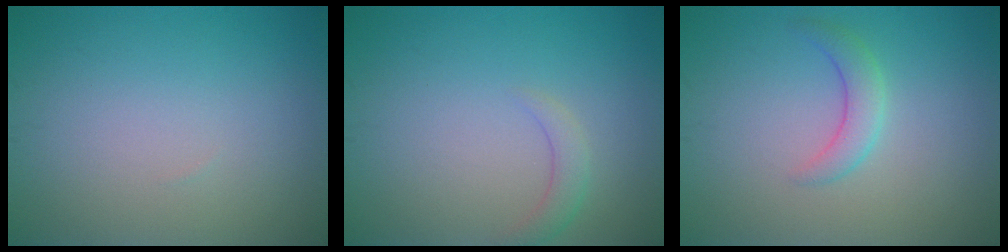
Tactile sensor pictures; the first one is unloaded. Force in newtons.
{"total": 1.5, "press": 1.5, "slide": 0.2}
{"total": 2.1, "press": 2.1, "slide": 0.1}